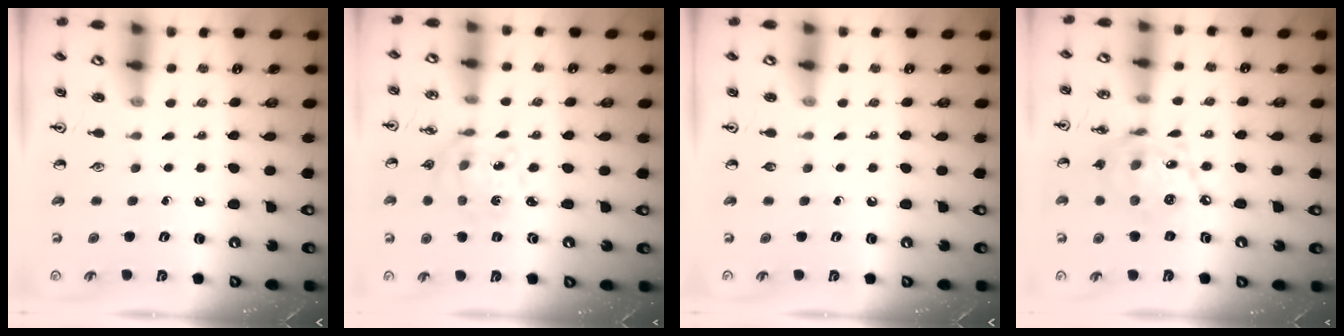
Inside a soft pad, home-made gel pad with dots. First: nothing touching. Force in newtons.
{"total": 5.8, "press": 5.5, "slide": 2.0}
{"total": 0.0}
{"total": 13.7, "press": 13.7, "slide": 0.9}